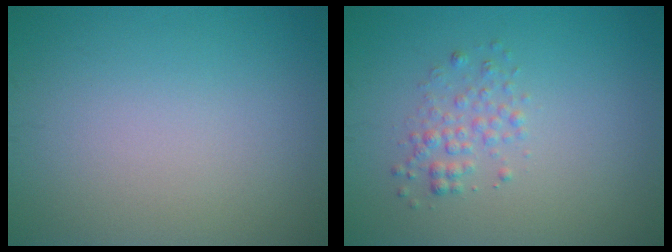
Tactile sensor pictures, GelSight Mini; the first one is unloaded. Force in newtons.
{"total": 1.8, "press": 1.8, "slide": 0.1}